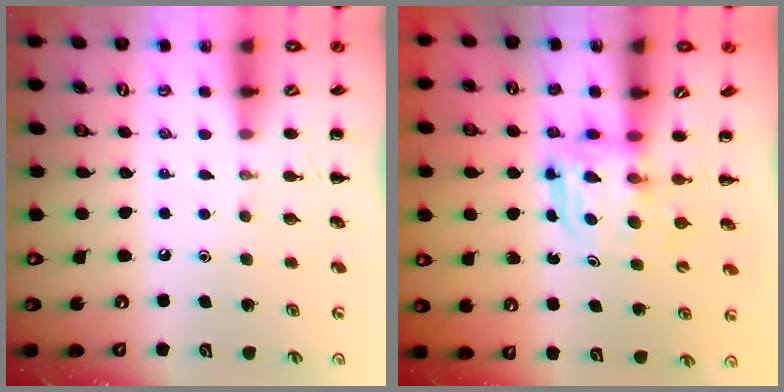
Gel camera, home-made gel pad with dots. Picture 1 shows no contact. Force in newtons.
{"total": 3.6, "press": 3.6, "slide": 0.2}